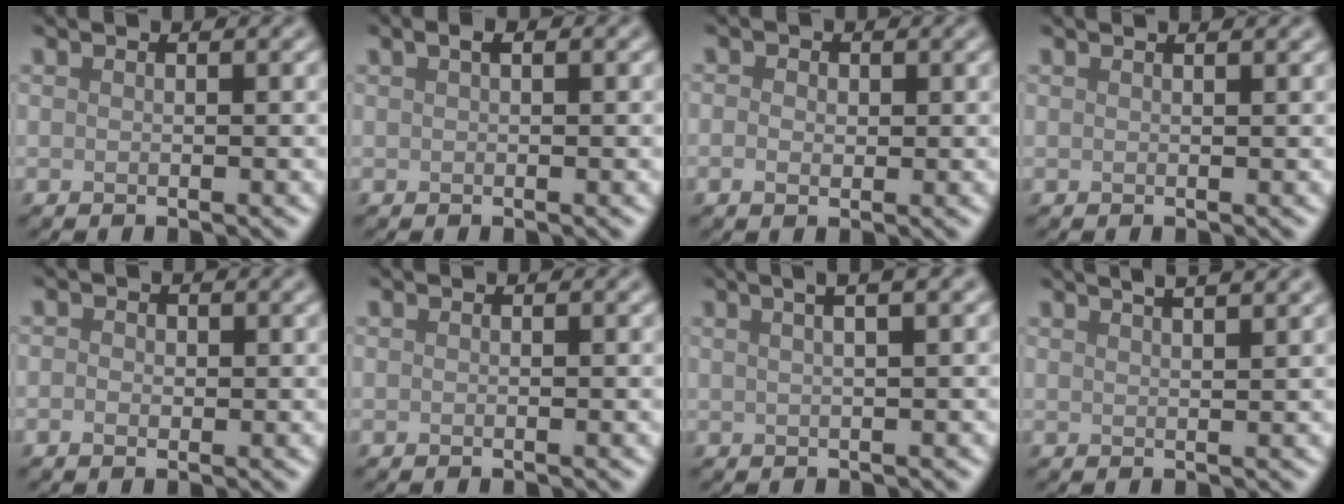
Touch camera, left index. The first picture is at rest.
{"total": 1.2, "force": [0.7, 0.4, 0.9], "torque": [-0.015, 0.004, 0.012]}
{"total": 1.3, "force": [0.1, 1.0, 0.8], "torque": [-0.015, 0.000, -0.003]}
{"total": 1.6, "force": [1.3, 0.5, 0.8], "torque": [-0.007, 0.001, 0.007]}
{"total": 1.0, "force": [0.0, 0.8, 0.6], "torque": [-0.011, -0.002, -0.004]}
{"total": 0.0}
{"total": 5.1, "force": [2.9, 1.9, 3.8], "torque": [-0.025, 0.033, 0.007]}
{"total": 6.1, "force": [4.1, 2.5, 3.8], "torque": [-0.019, 0.045, 0.026]}